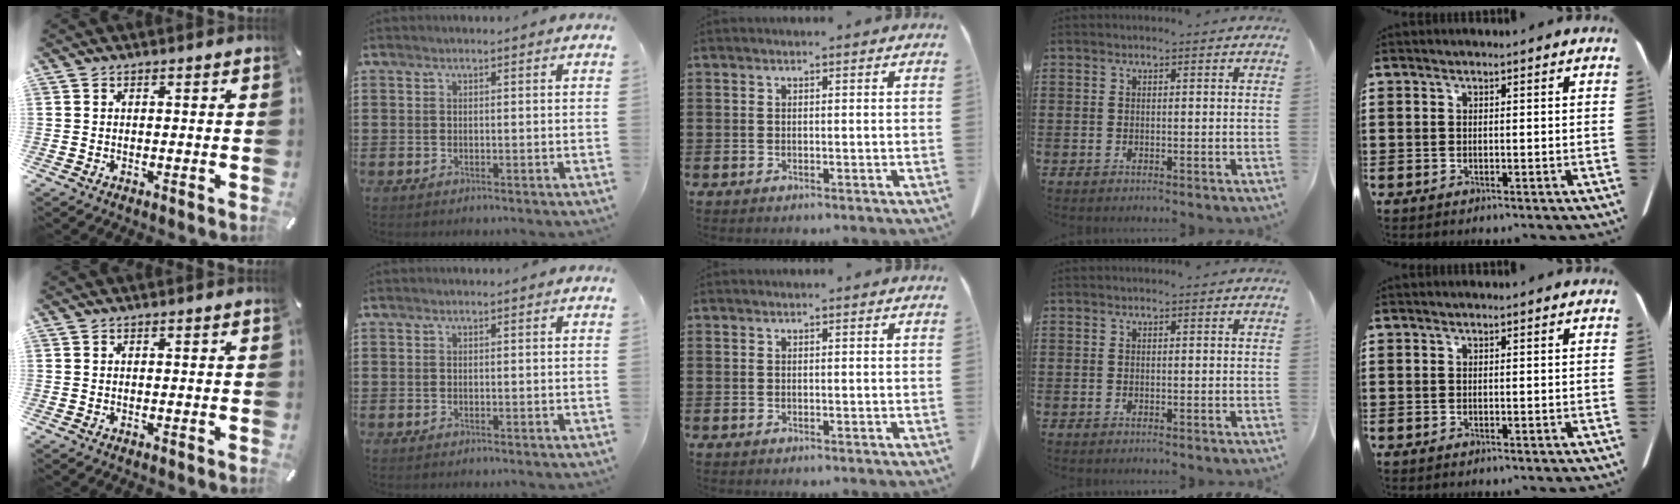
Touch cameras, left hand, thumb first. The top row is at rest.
{}